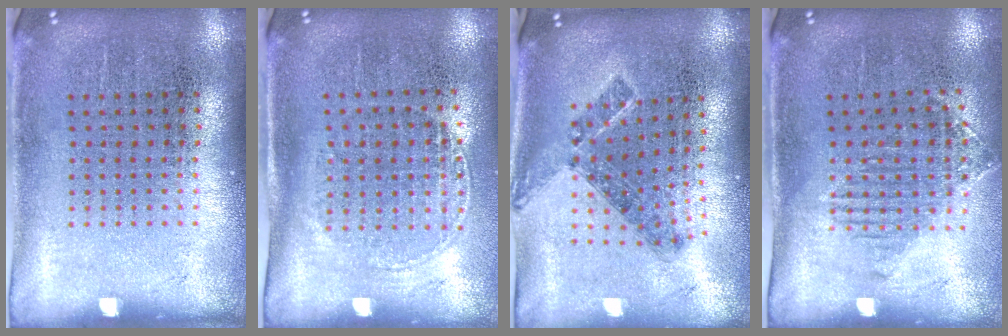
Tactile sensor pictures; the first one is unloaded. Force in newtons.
{"total": 1.5, "press": 1.2, "slide": 0.8}
{"total": 0.8, "press": 0.7, "slide": 0.4}
{"total": 1.2, "press": 1.1, "slide": 0.5}